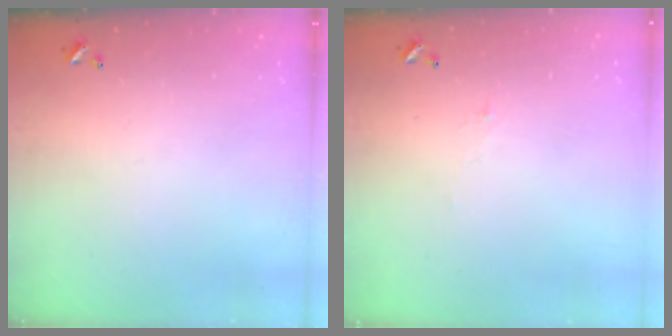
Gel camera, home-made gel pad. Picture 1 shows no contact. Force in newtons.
{"total": 1.5, "press": 1.3, "slide": 0.6}